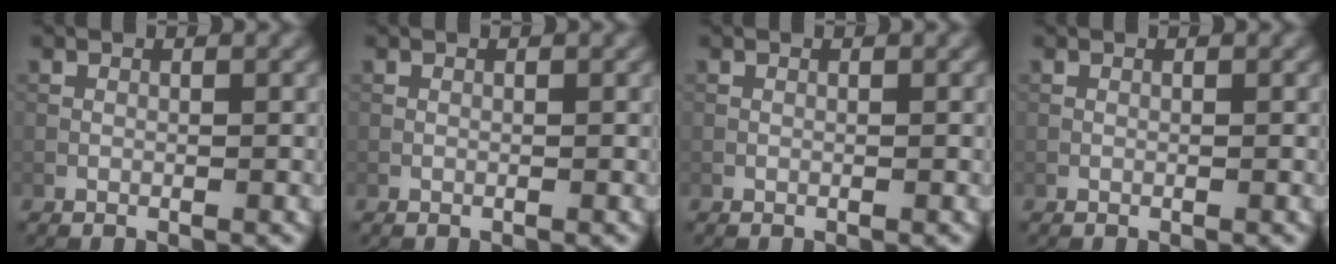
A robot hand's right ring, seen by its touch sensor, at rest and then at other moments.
{"total": 0.0}
{"total": 0.0}
{"total": 0.0}